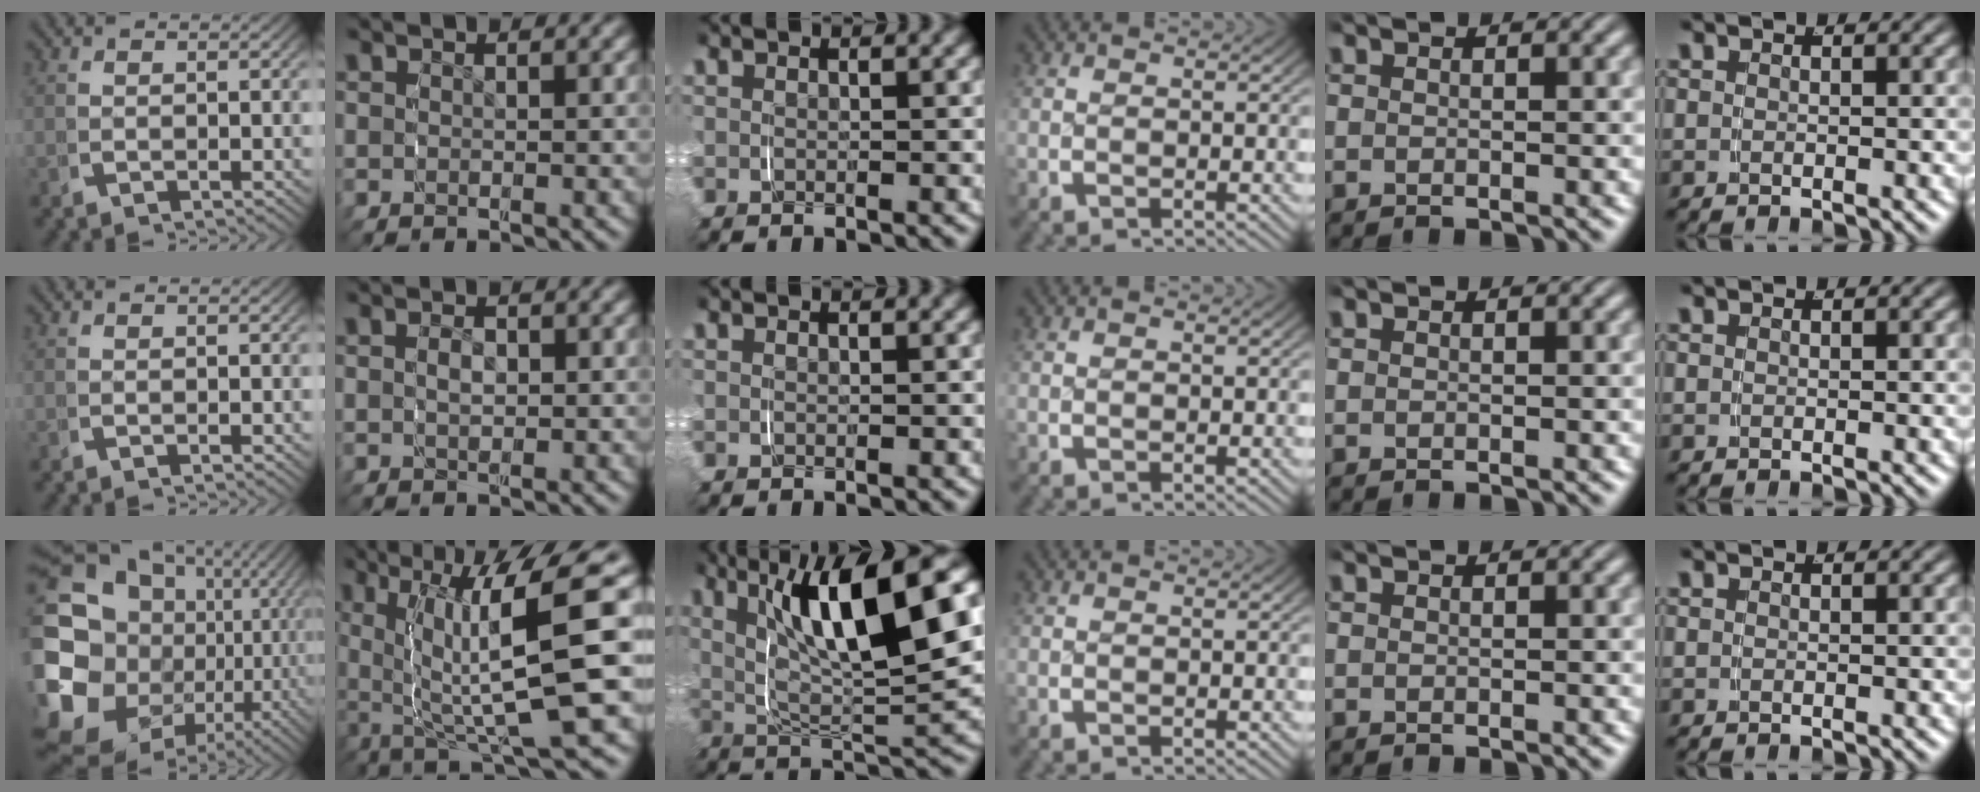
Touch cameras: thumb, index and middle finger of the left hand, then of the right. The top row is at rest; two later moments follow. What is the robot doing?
{"motion": "grasp_and_lifting", "object": "map"}